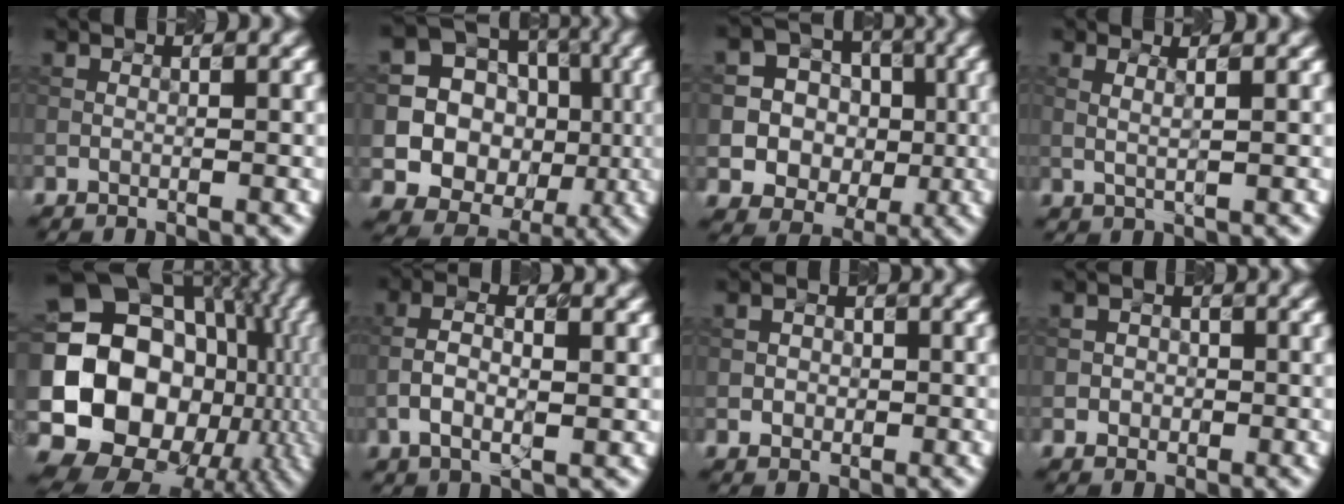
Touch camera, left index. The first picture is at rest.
{"total": 15.8, "force": [-0.3, 15.2, 4.4], "torque": [-0.114, 0.016, -0.025]}
{"total": 9.2, "force": [-0.5, 8.6, 3.1], "torque": [-0.063, 0.019, -0.023]}
{"total": 1.7, "force": [0.8, 0.5, 1.4], "torque": [-0.021, -0.002, 0.005]}
{"total": 19.8, "force": [-1.4, 16.1, 11.5], "torque": [-0.199, -0.010, -0.014]}
{"total": 4.7, "force": [-0.4, 2.1, 4.1], "torque": [-0.091, 0.003, -0.009]}
{"total": 1.8, "force": [0.0, 1.5, 0.9], "torque": [-0.011, -0.001, -0.003]}
{"total": 1.6, "force": [-0.2, 1.4, 0.6], "torque": [0.002, 0.000, -0.009]}